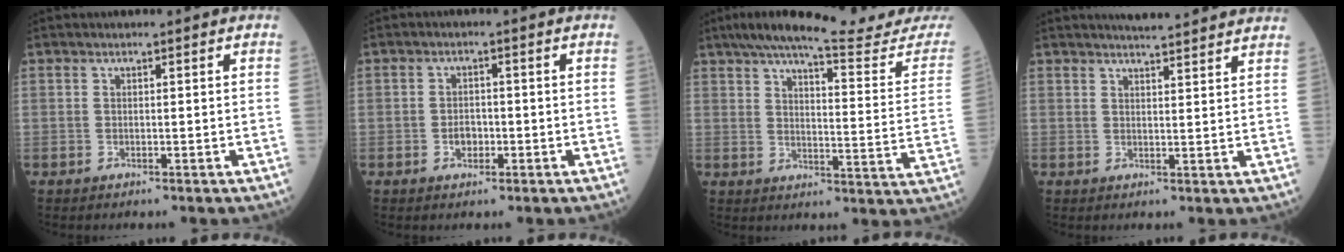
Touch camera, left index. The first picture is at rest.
{"total": 2.3, "force": [-0.9, 1.6, 1.5], "torque": [-0.026, 0.004, -0.014]}
{"total": 22.8, "force": [20.9, 0.5, 9.0], "torque": [-0.126, -0.068, 0.261]}
{"total": 8.2, "force": [7.7, 0.3, 2.8], "torque": [-0.042, 0.015, 0.088]}